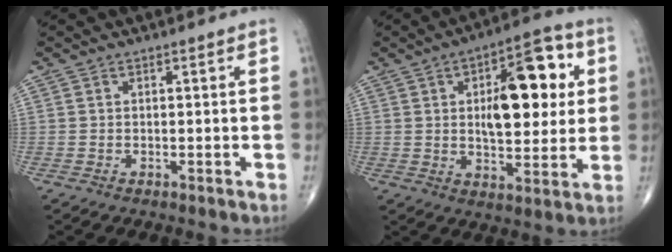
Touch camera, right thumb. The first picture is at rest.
{"total": 17.1, "force": [3.6, 8.1, 14.6], "torque": [-0.165, 0.002, 0.049]}